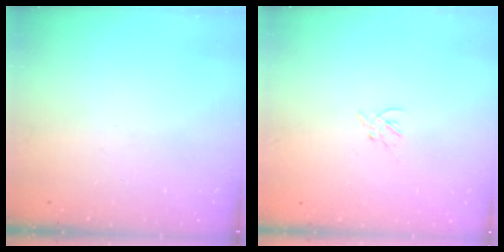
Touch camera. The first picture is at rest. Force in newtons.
{"total": 1.2, "press": 1.1, "slide": 0.5}